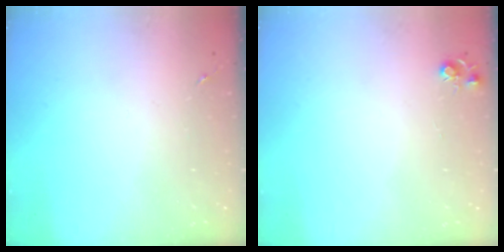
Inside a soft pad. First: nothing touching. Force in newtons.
{"total": 5.1, "press": 5.0, "slide": 0.5}